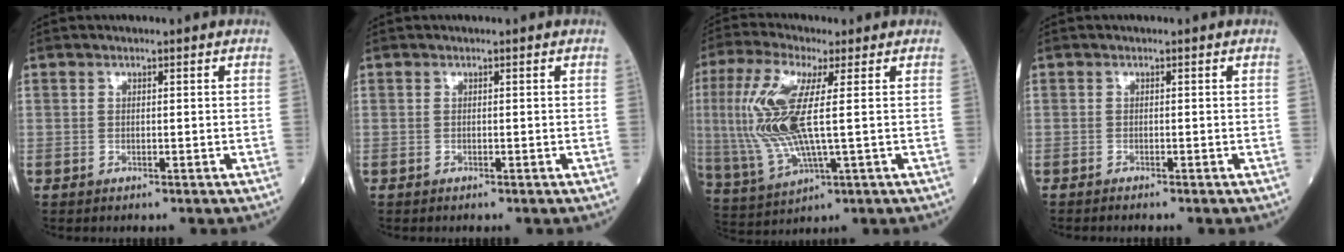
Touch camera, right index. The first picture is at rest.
{"total": 0.0}
{"total": 12.8, "force": [1.3, 2.6, 12.5], "torque": [-0.298, 0.003, 0.027]}
{"total": 0.6, "force": [-0.6, -0.2, 0.3], "torque": [-0.005, 0.000, -0.011]}